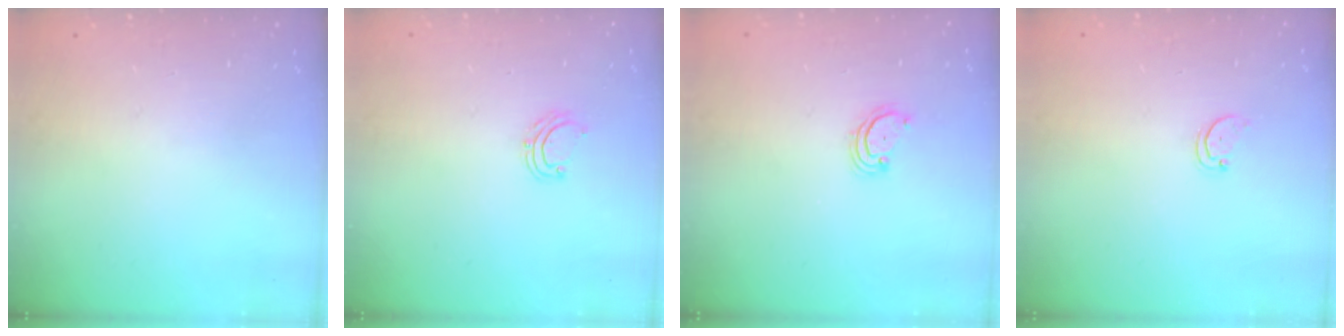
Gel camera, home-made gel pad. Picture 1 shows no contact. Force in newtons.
{"total": 4.6, "press": 4.5, "slide": 0.5}
{"total": 2.5, "press": 2.5, "slide": 0.3}
{"total": 1.5, "press": 1.5, "slide": 0.3}